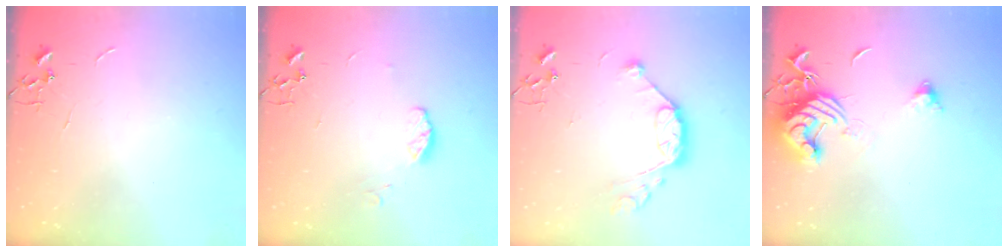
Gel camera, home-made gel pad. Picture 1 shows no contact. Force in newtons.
{"total": 6.9, "press": 6.8, "slide": 0.8}
{"total": 10.6, "press": 10.6, "slide": 0.6}
{"total": 12.4, "press": 12.2, "slide": 1.7}